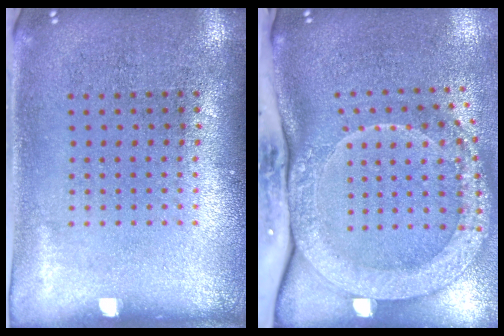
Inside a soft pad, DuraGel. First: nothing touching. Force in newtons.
{"total": 3.1, "press": 2.2, "slide": 2.2}